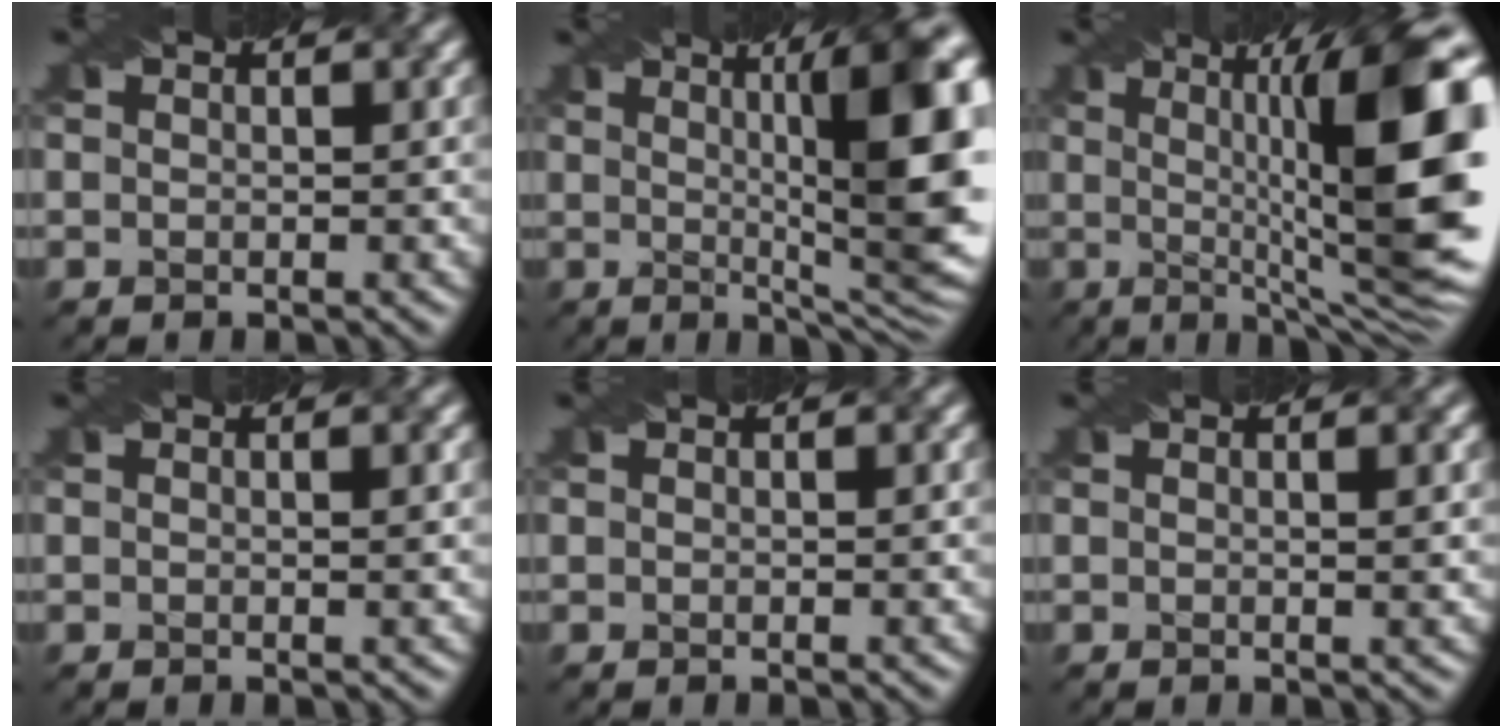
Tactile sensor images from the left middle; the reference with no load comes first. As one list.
[{"total": 12.7, "force": [2.1, 3.2, 12.1], "torque": [-0.138, -0.001, 0.032]}, {"total": 13.6, "force": [1.3, 3.0, 13.2], "torque": [-0.174, 0.004, 0.020]}, {"total": 1.2, "force": [0.3, 0.3, 1.1], "torque": [-0.014, 0.001, -0.002]}, {"total": 0.0}, {"total": 1.9, "force": [0.4, 0.6, 1.7], "torque": [-0.018, 0.001, -0.001]}]